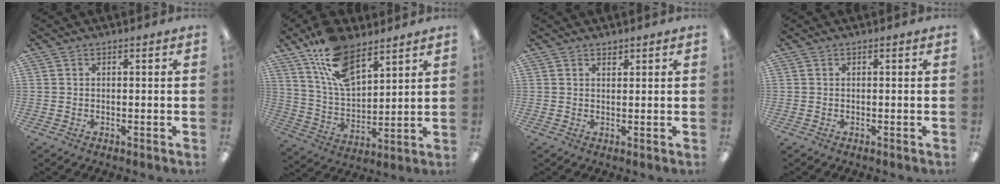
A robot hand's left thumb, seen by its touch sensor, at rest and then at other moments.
{"total": 15.6, "force": [10.1, 7.4, 9.3], "torque": [-0.177, -0.037, 0.186]}
{"total": 1.2, "force": [1.1, 0.4, 0.2], "torque": [0.003, -0.005, 0.021]}
{"total": 0.0}